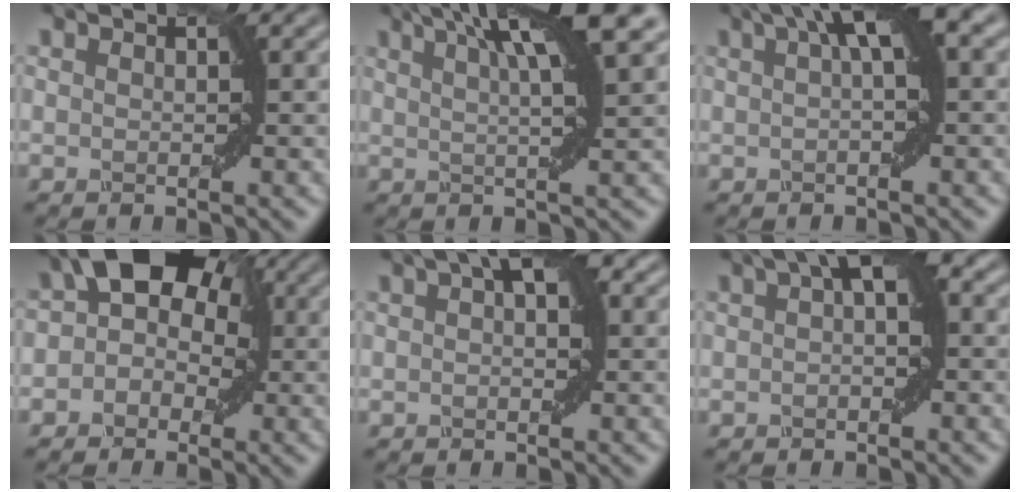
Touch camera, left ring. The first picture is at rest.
{"total": 8.3, "force": [4.2, 1.6, 7.0], "torque": [-0.078, 0.031, 0.061]}
{"total": 5.9, "force": [2.1, 1.4, 5.4], "torque": [-0.065, 0.021, 0.030]}
{"total": 8.6, "force": [1.4, 6.2, 5.8], "torque": [-0.039, 0.044, -0.015]}
{"total": 3.5, "force": [1.1, 1.4, 3.0], "torque": [-0.036, 0.013, 0.017]}
{"total": 3.6, "force": [0.7, 1.1, 3.3], "torque": [-0.045, 0.019, 0.009]}